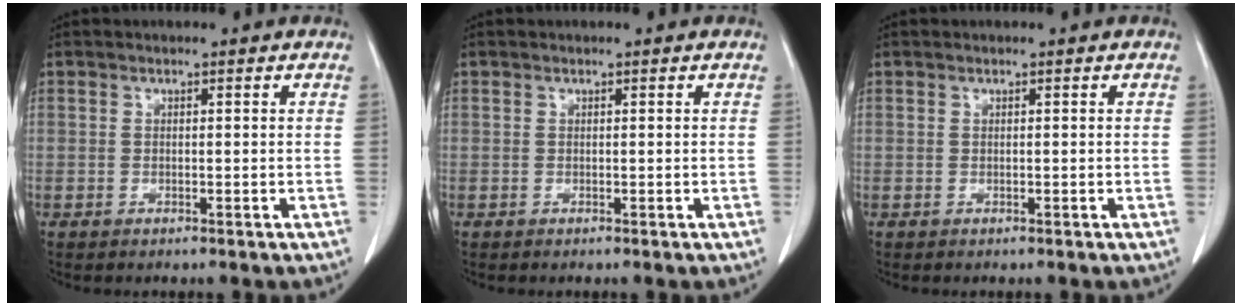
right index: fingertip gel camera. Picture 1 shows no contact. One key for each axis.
{"total": 0.0}
{"total": 0.0}